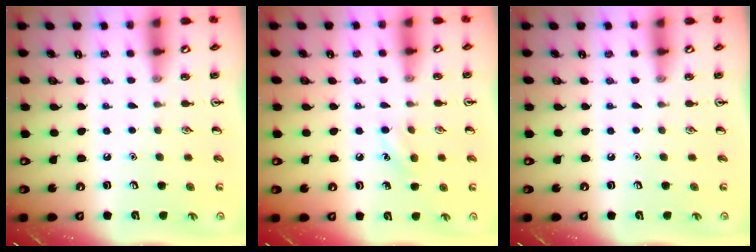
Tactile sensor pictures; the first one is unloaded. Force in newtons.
{"total": 7.3, "press": 7.0, "slide": 2.2}
{"total": 0.0}